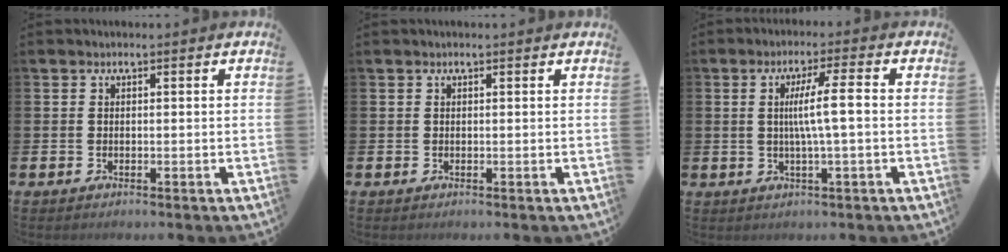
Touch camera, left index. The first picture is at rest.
{"total": 0.0}
{"total": 5.3, "force": [0.3, 0.1, 5.3], "torque": [-0.092, -0.002, -0.002]}